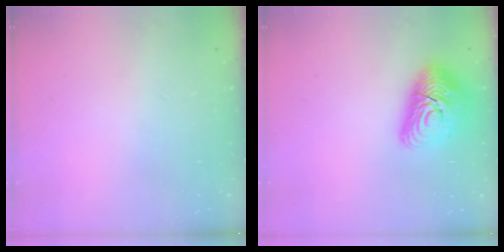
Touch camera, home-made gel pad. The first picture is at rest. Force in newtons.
{"total": 15.1, "press": 15.1, "slide": 0.8}